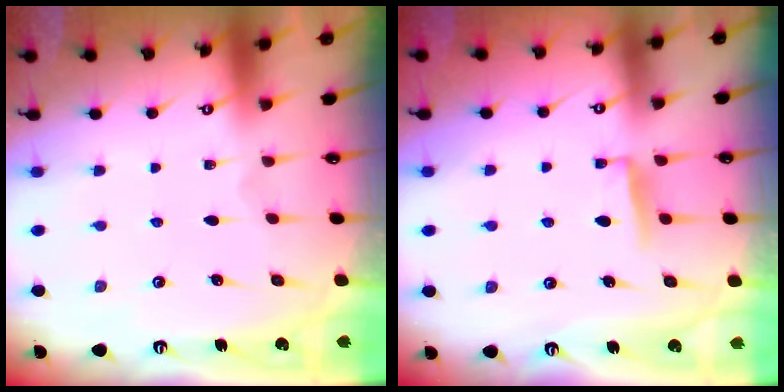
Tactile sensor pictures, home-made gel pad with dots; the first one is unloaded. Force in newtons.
{"total": 5.6, "press": 5.5, "slide": 0.7}